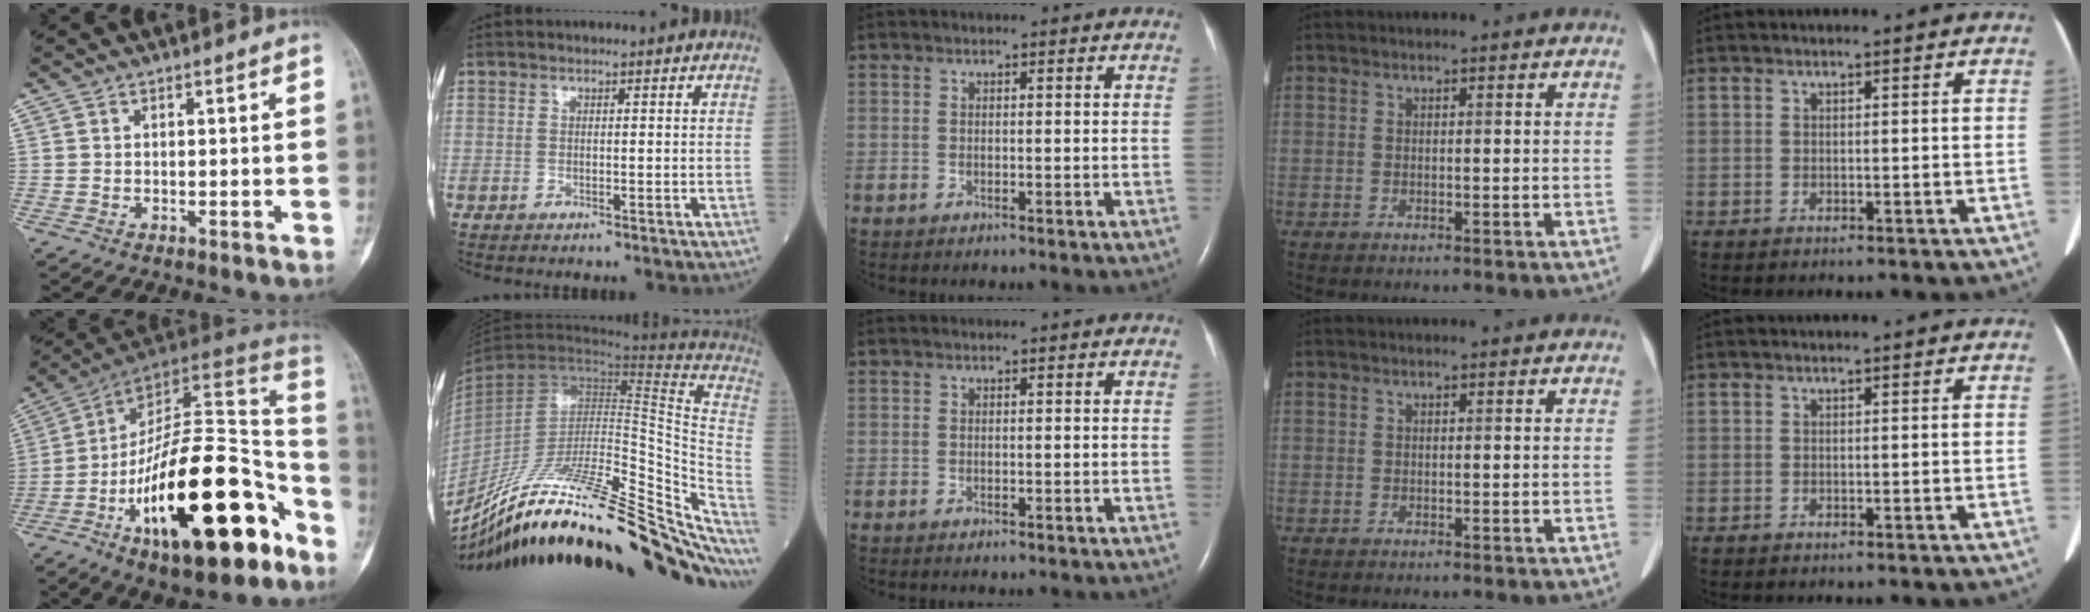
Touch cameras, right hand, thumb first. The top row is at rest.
{"thumb": {"total": 29.5, "force": [-13.5, 11.9, 23.3], "torque": [-0.324, 0.077, -0.210]}, "index": {"total": 33.5, "force": [-25.2, 7.5, 20.8], "torque": [-0.241, -0.014, -0.368]}}